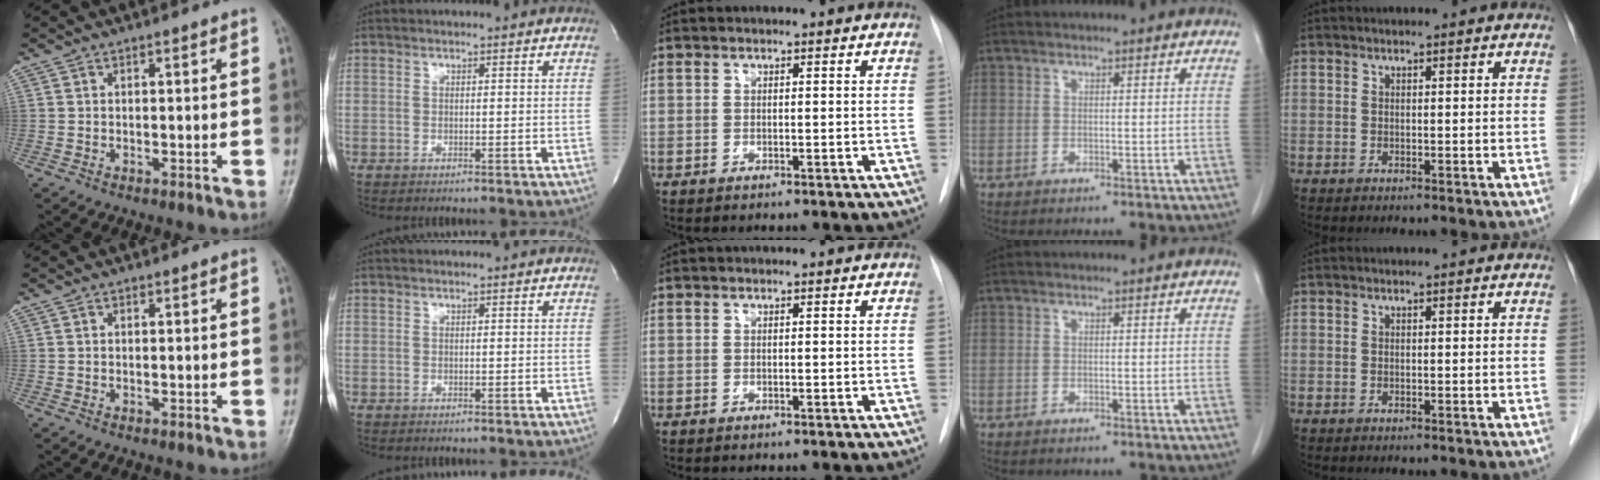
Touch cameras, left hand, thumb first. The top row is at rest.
{}